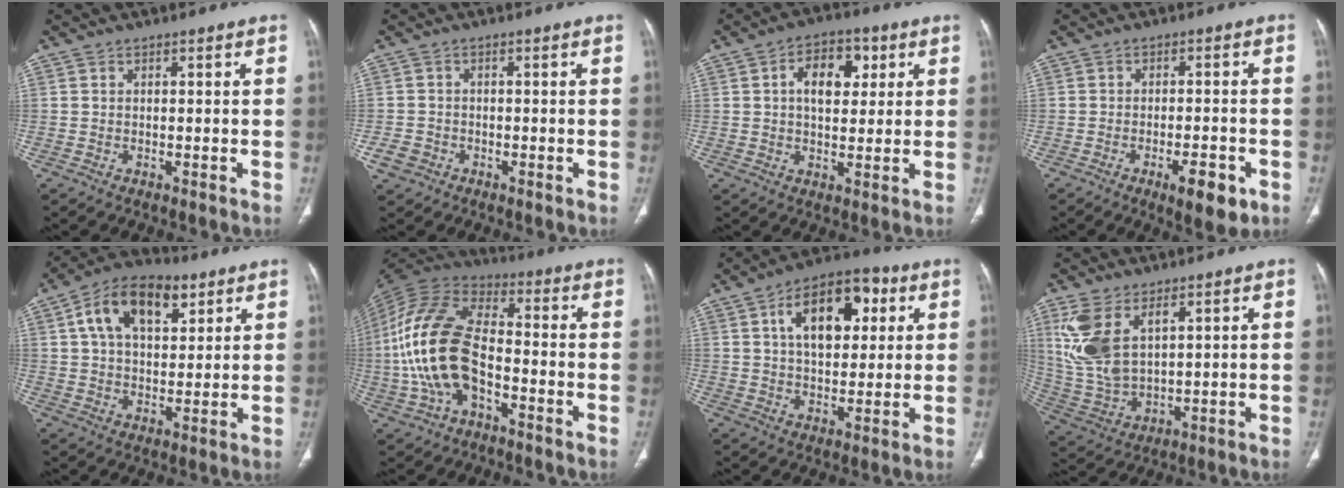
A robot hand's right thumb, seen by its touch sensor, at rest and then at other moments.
{"total": 3.0, "force": [-1.4, 2.5, 1.0], "torque": [-0.015, 0.011, -0.023]}
{"total": 9.3, "force": [2.6, 5.8, 6.8], "torque": [-0.076, 0.003, 0.038]}
{"total": 7.4, "force": [-3.5, 2.5, 6.0], "torque": [-0.080, 0.006, -0.045]}
{"total": 14.6, "force": [6.2, 8.4, 10.2], "torque": [-0.147, 0.001, 0.104]}
{"total": 18.4, "force": [-4.0, 10.2, 14.8], "torque": [-0.303, 0.032, -0.075]}
{"total": 15.5, "force": [5.0, 8.8, 11.7], "torque": [-0.153, 0.007, 0.075]}
{"total": 12.1, "force": [5.0, 6.4, 9.0], "torque": [-0.194, -0.012, 0.118]}